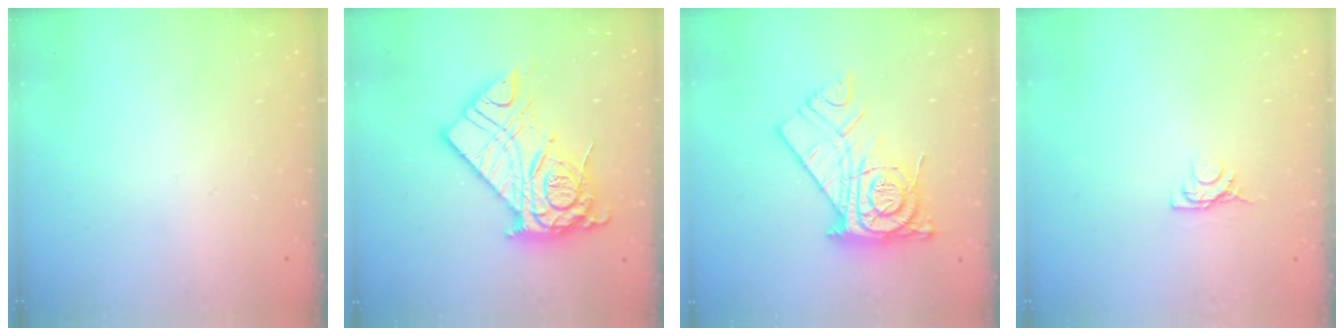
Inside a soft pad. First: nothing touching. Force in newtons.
{"total": 20.5, "press": 20.4, "slide": 2.0}
{"total": 15.0, "press": 14.9, "slide": 1.1}
{"total": 4.6, "press": 4.6, "slide": 0.8}